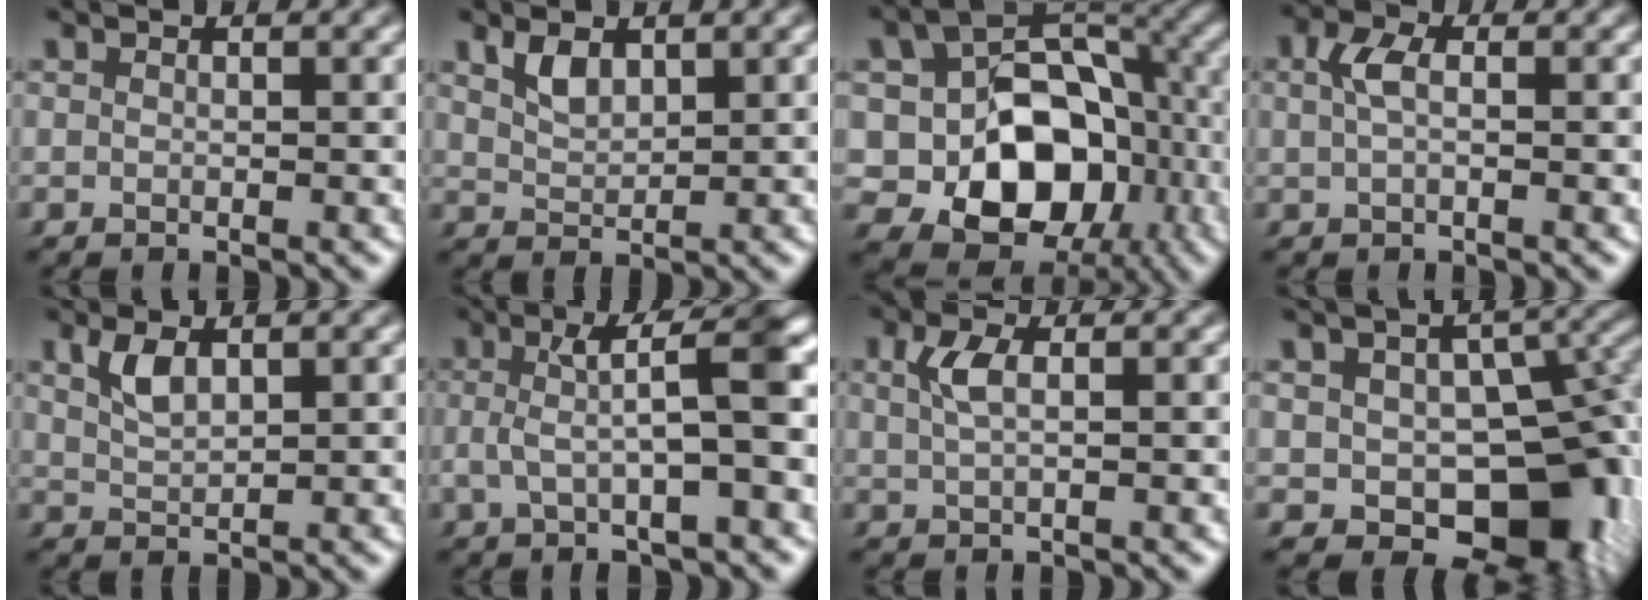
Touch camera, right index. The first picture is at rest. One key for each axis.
{"total": 2.1, "fx": 1.2, "fy": 1.1, "fz": 1.3, "tx": -0.034, "ty": -0.007, "tz": 0.028}
{"total": 16.3, "fx": -2.4, "fy": 13.1, "fz": 9.4, "tx": -0.198, "ty": -0.053, "tz": -0.025}
{"total": 2.1, "fx": 0.1, "fy": 1.0, "fz": 1.8, "tx": -0.043, "ty": -0.001, "tz": 0.003}
{"total": 2.3, "fx": 1.1, "fy": 1.0, "fz": 1.7, "tx": -0.039, "ty": -0.004, "tz": 0.028}
{"total": 5.7, "fx": -0.2, "fy": 1.5, "fz": 5.5, "tx": -0.090, "ty": 0.011, "tz": -0.005}
{"total": 2.2, "fx": 0.6, "fy": 0.8, "fz": 1.9, "tx": -0.042, "ty": 0.001, "tz": 0.012}
{"total": 11.9, "fx": -4.1, "fy": 8.0, "fz": 7.9, "tx": -0.109, "ty": -0.060, "tz": -0.038}